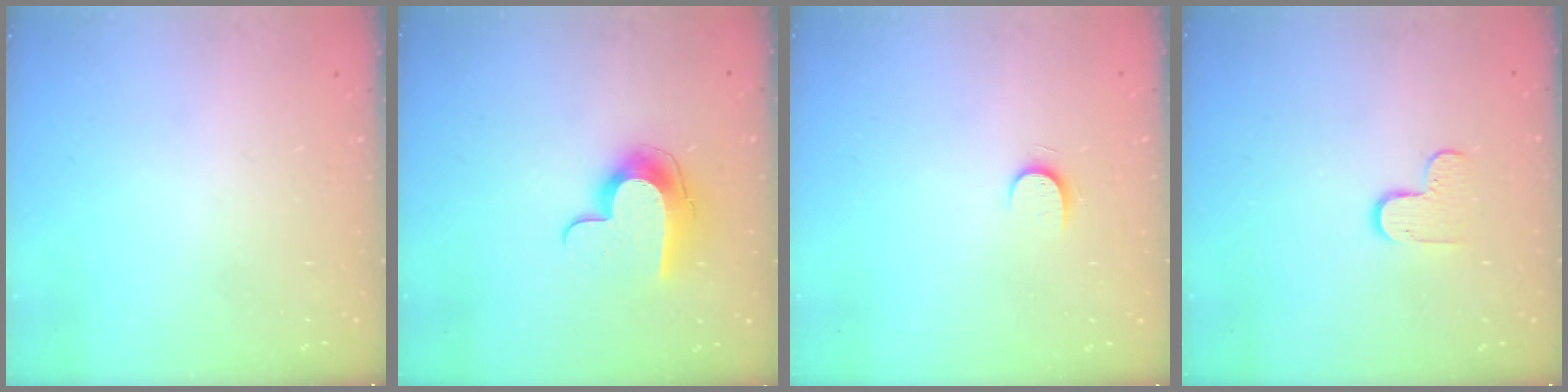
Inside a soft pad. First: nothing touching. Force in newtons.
{"total": 10.3, "press": 10.3, "slide": 0.1}
{"total": 5.2, "press": 5.2, "slide": 0.6}
{"total": 5.1, "press": 5.0, "slide": 0.5}